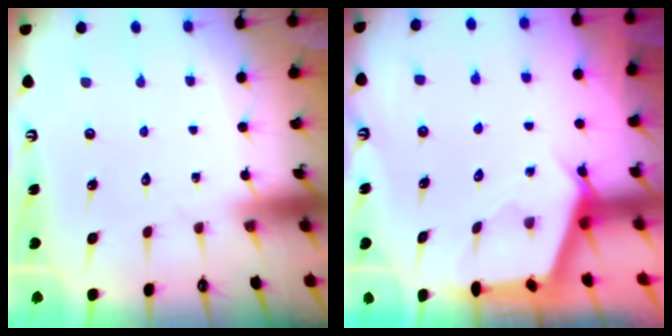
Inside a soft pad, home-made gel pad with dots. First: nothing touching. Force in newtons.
{"total": 2.8, "press": 2.7, "slide": 0.4}